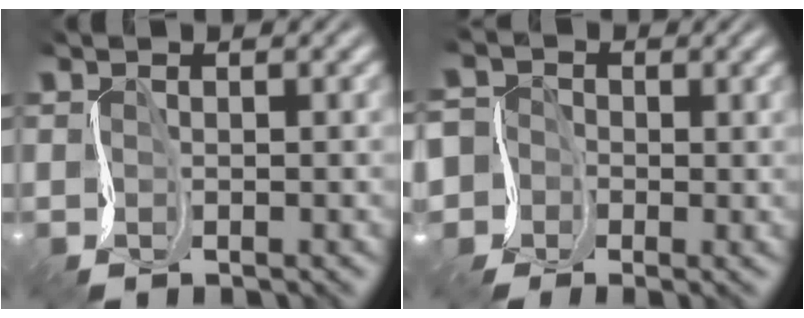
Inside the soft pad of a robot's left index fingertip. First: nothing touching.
{"total": 5.8, "force": [-2.5, 5.2, 0.2], "torque": [-0.021, 0.004, -0.093]}